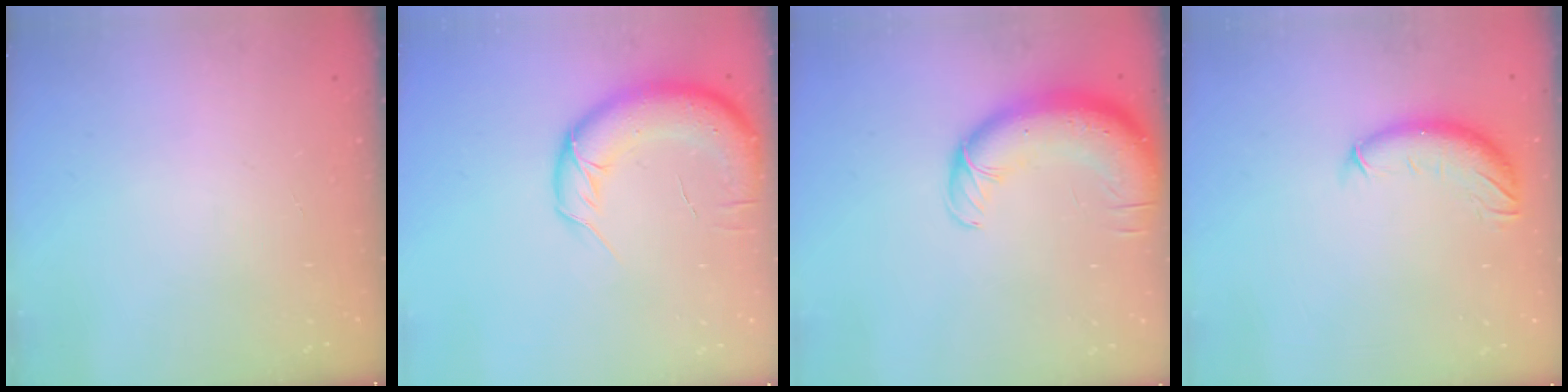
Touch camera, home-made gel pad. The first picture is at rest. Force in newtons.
{"total": 14.6, "press": 14.3, "slide": 3.1}
{"total": 13.5, "press": 13.0, "slide": 3.6}
{"total": 10.2, "press": 10.0, "slide": 2.1}